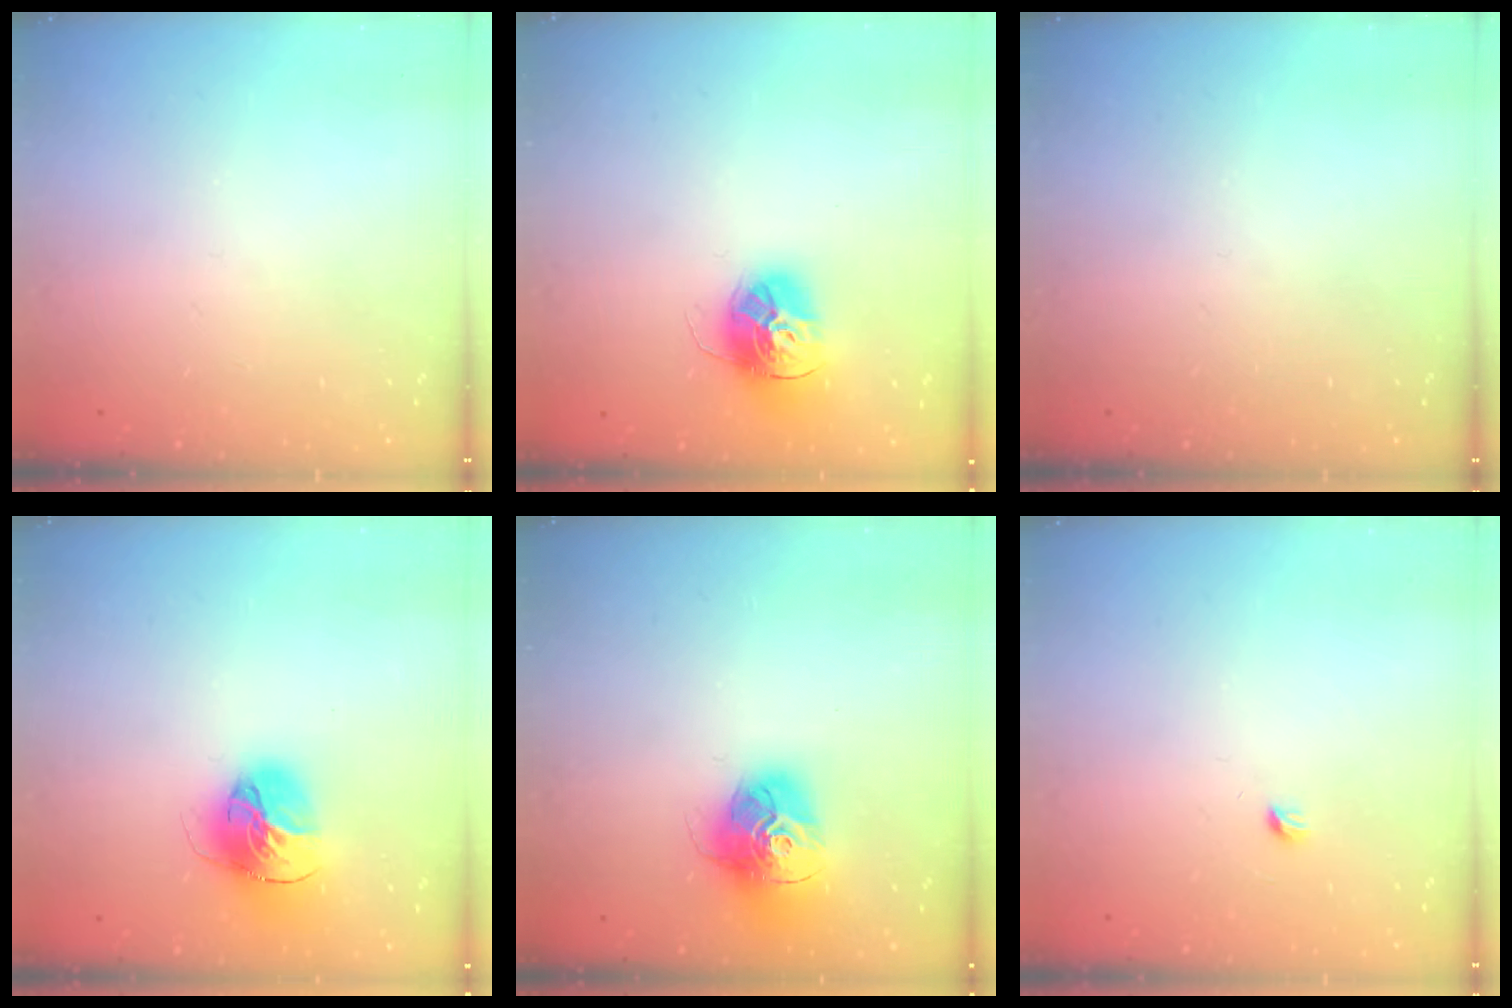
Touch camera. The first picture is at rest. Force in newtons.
{"total": 14.6, "press": 14.5, "slide": 1.3}
{"total": 0.0}
{"total": 16.4, "press": 16.4, "slide": 1.6}
{"total": 15.7, "press": 15.7, "slide": 1.4}
{"total": 2.9, "press": 2.9, "slide": 0.4}